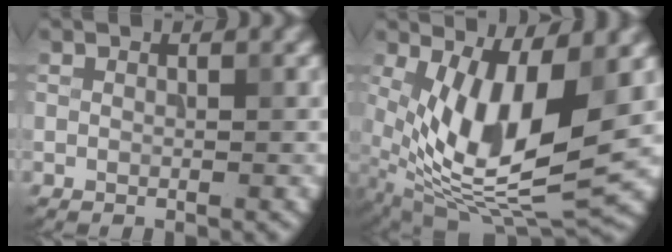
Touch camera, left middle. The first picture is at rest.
{"total": 11.1, "force": [0.7, 4.1, 10.3], "torque": [-0.199, -0.020, 0.017]}